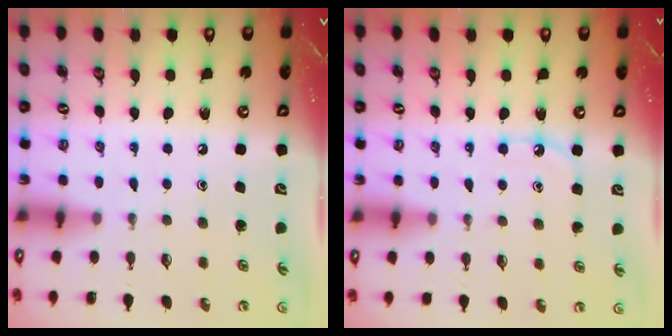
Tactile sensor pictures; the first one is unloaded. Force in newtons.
{"total": 5.5, "press": 5.4, "slide": 0.7}